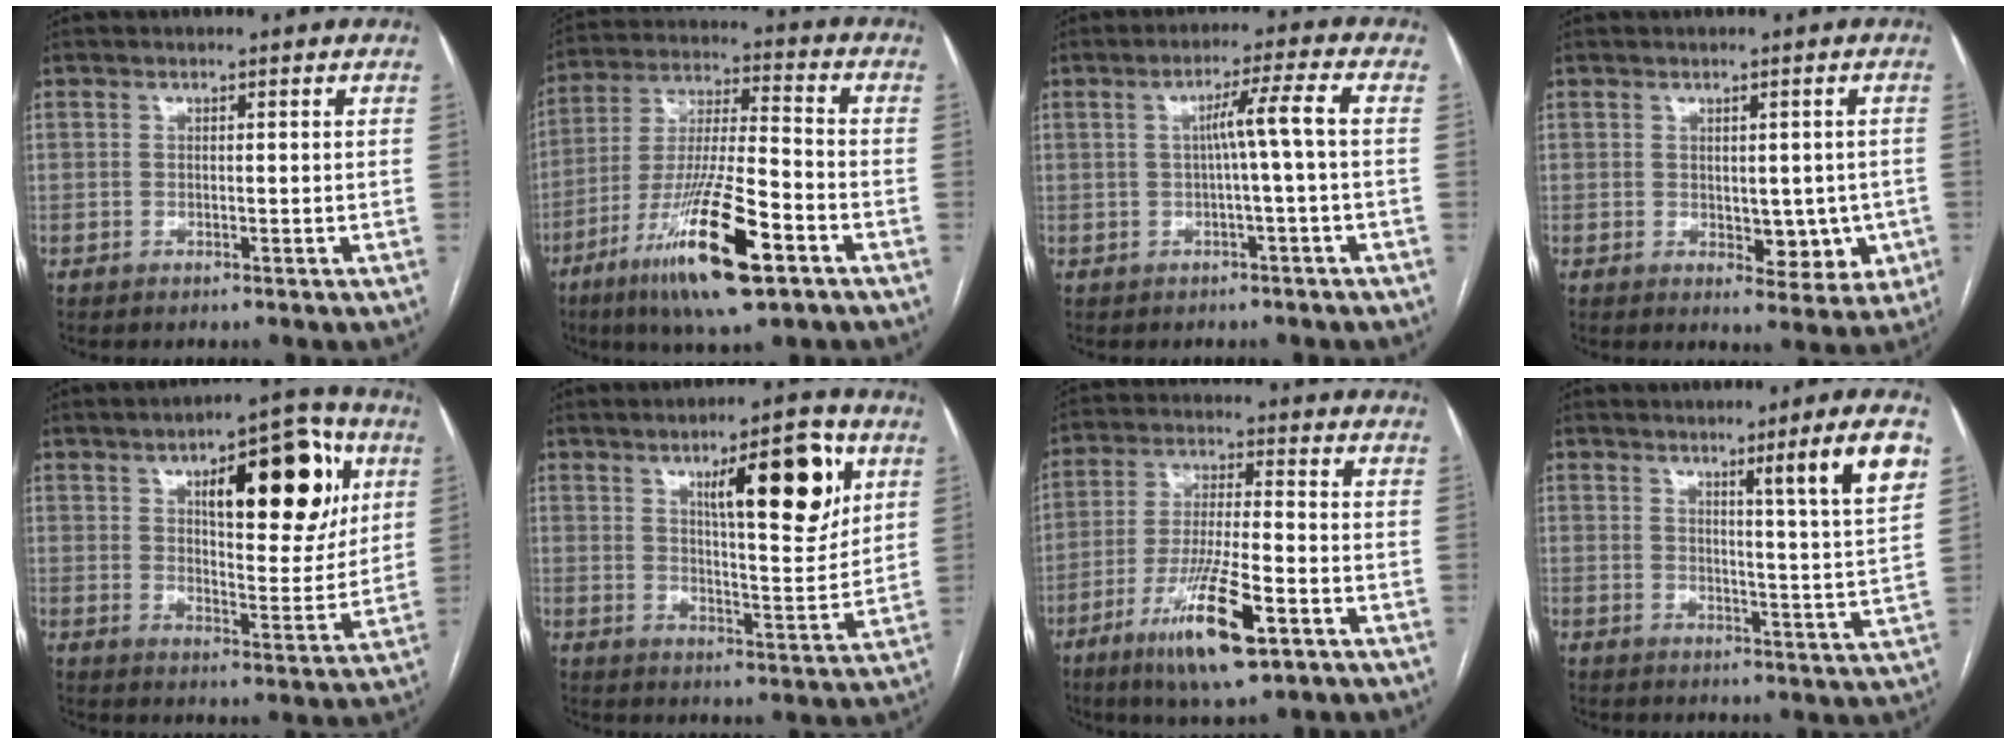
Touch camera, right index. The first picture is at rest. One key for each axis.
{"total": 17.7, "fx": -9.0, "fy": 2.2, "fz": 15.0, "tx": -0.290, "ty": -0.030, "tz": -0.158}
{"total": 5.0, "fx": -0.2, "fy": -1.1, "fz": 4.8, "tx": -0.079, "ty": 0.015, "tz": 0.001}
{"total": 6.1, "fx": -0.8, "fy": 3.5, "fz": 4.9, "tx": -0.045, "ty": 0.000, "tz": 0.001}
{"total": 17.1, "fx": 6.7, "fy": 5.6, "fz": 14.7, "tx": -0.192, "ty": 0.021, "tz": 0.097}
{"total": 13.1, "fx": 5.9, "fy": 2.8, "fz": 11.4, "tx": -0.164, "ty": 0.001, "tz": 0.087}
{"total": 13.1, "fx": -6.7, "fy": 1.7, "fz": 11.2, "tx": -0.210, "ty": -0.023, "tz": -0.116}
{"total": 9.0, "fx": 4.7, "fy": -1.6, "fz": 7.5, "tx": -0.100, "ty": -0.017, "tz": 0.066}